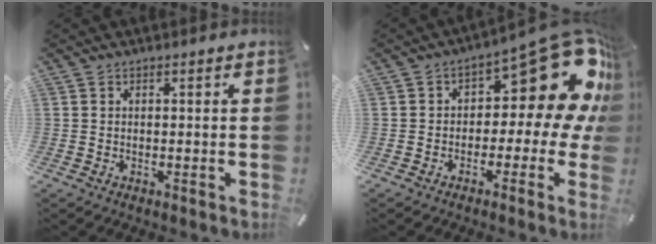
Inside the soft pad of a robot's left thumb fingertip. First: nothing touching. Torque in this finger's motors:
{"motor_torque": [0.58, 0.54, 0.70, 0.49, -0.01]}